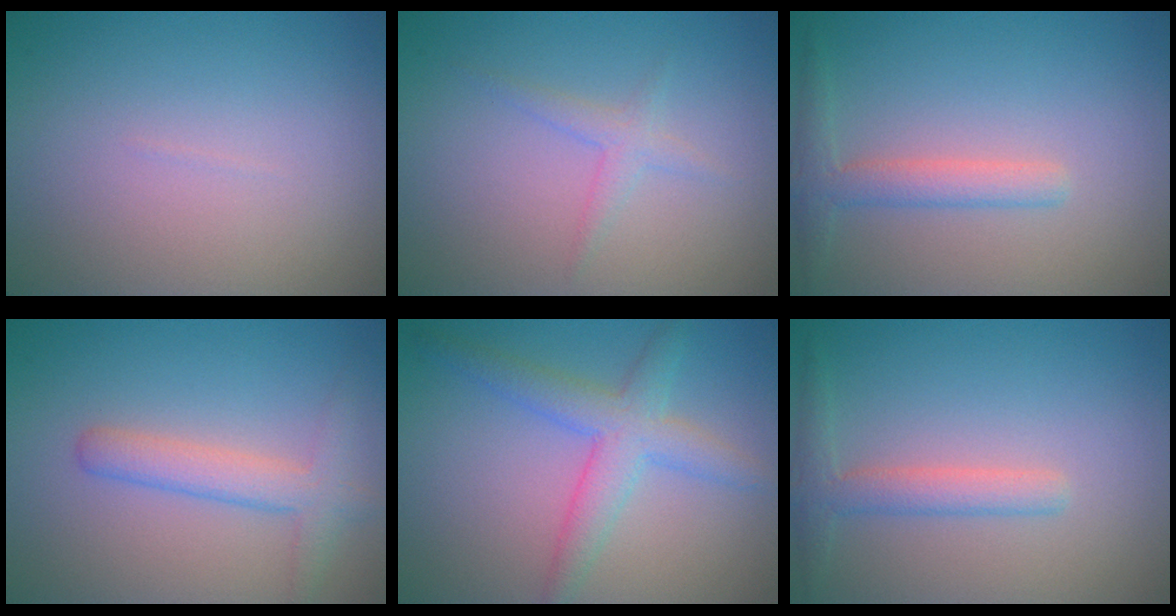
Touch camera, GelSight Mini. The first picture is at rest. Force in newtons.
{"total": 1.4, "press": 1.4, "slide": 0.0}
{"total": 2.4, "press": 2.4, "slide": 0.1}
{"total": 2.9, "press": 2.9, "slide": 0.2}
{"total": 4.1, "press": 4.1, "slide": 0.1}
{"total": 2.4, "press": 2.4, "slide": 0.1}